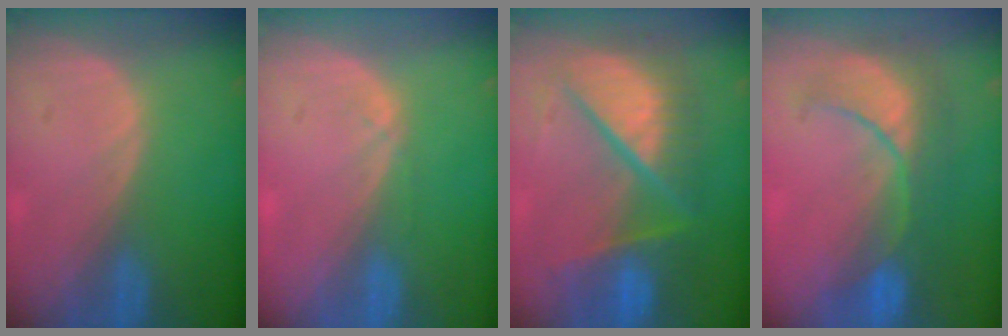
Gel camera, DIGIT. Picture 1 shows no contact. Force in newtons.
{"total": 0.9, "press": 0.8, "slide": 0.2}
{"total": 10.7, "press": 10.6, "slide": 1.4}
{"total": 8.4, "press": 8.3, "slide": 1.3}